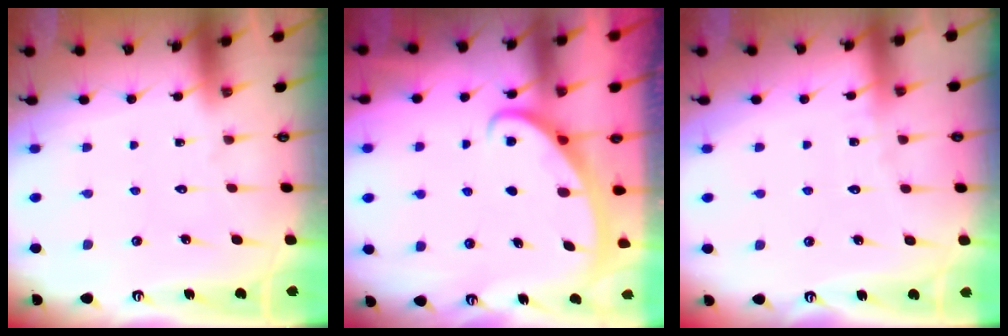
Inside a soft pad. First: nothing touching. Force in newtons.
{"total": 2.8, "press": 2.8, "slide": 0.3}
{"total": 2.5, "press": 2.5, "slide": 0.3}